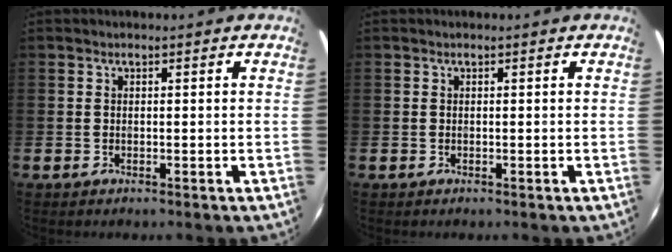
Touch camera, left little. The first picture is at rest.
{"total": 0.0}